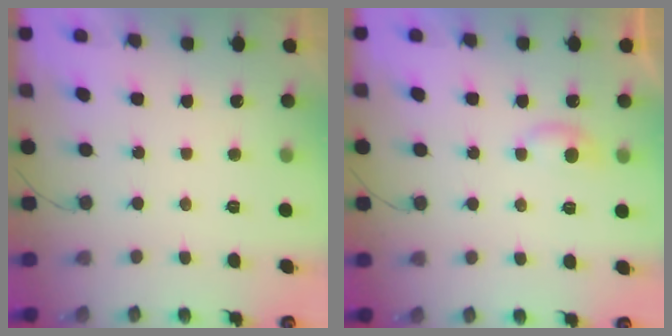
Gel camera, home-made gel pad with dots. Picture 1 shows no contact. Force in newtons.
{"total": 4.5, "press": 4.5, "slide": 0.5}